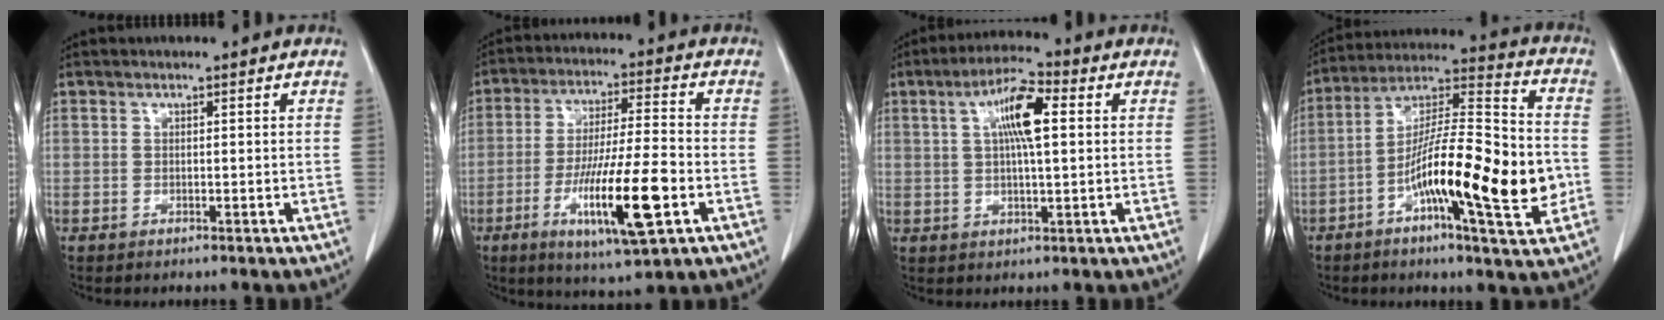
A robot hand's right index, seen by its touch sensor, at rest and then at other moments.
{"total": 14.7, "force": [-5.0, 1.2, 13.7], "torque": [-0.251, -0.020, -0.081]}
{"total": 8.2, "force": [2.1, 1.6, 7.8], "torque": [-0.143, 0.016, 0.034]}
{"total": 20.0, "force": [-5.1, 2.8, 19.1], "torque": [-0.315, 0.007, -0.082]}